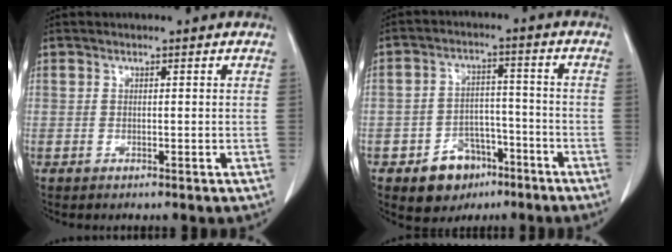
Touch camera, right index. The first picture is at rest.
{"total": 7.9, "force": [-4.4, 5.8, 3.1], "torque": [-0.045, 0.019, -0.062]}